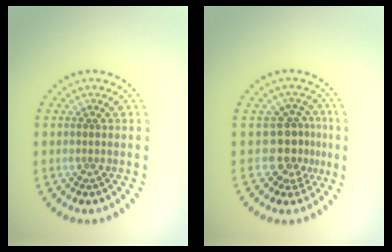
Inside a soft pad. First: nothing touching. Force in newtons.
{"total": 3.2, "press": 2.4, "slide": 2.1}